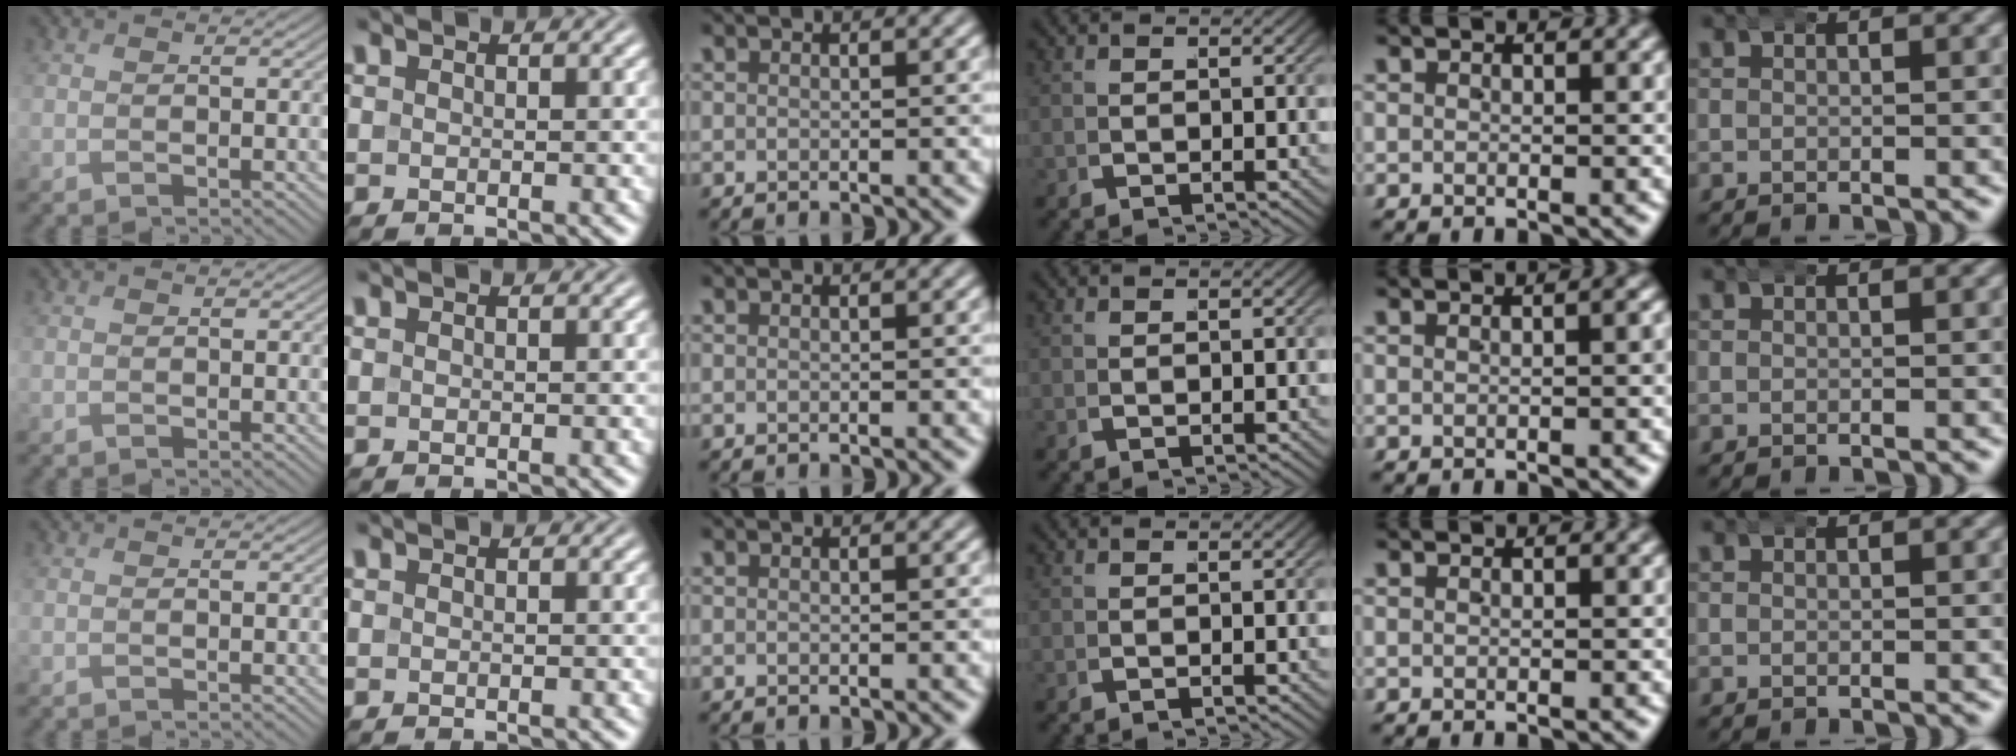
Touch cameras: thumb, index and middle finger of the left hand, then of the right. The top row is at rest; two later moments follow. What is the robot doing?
{"motion": "wrap", "object": "aluminum foil"}